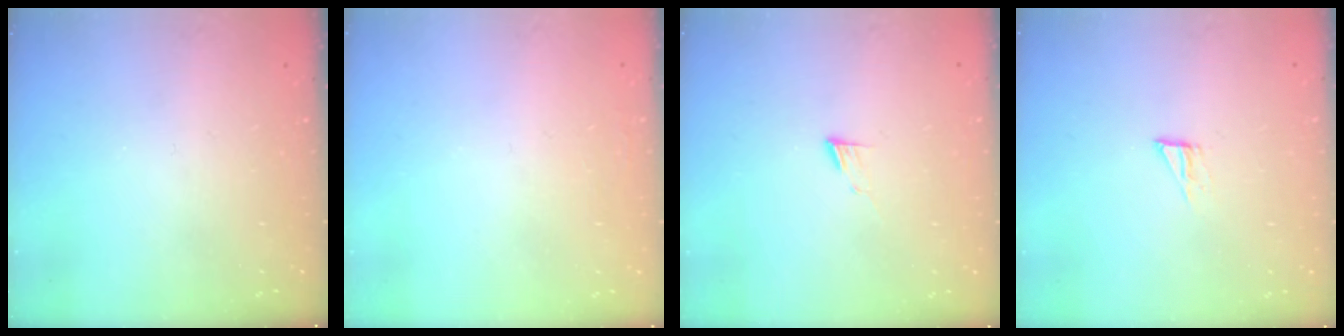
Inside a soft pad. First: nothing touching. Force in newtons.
{"total": 1.8, "press": 1.7, "slide": 0.4}
{"total": 5.0, "press": 4.9, "slide": 0.5}
{"total": 4.3, "press": 4.3, "slide": 0.3}